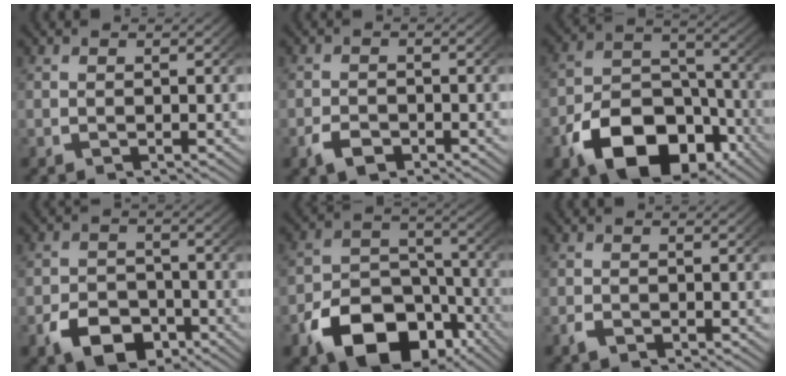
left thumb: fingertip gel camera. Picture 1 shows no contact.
{"total": 2.4, "force": [-1.5, 1.5, 1.0], "torque": [-0.023, -0.009, -0.025]}
{"total": 12.8, "force": [-5.9, 8.2, 7.9], "torque": [-0.151, -0.039, -0.079]}
{"total": 6.3, "force": [-3.4, 4.5, 2.9], "torque": [-0.043, -0.022, -0.050]}
{"total": 11.9, "force": [-6.0, 7.7, 6.9], "torque": [-0.124, -0.039, -0.083]}
{"total": 0.9, "force": [-0.7, 0.5, 0.3], "torque": [-0.009, -0.004, -0.015]}